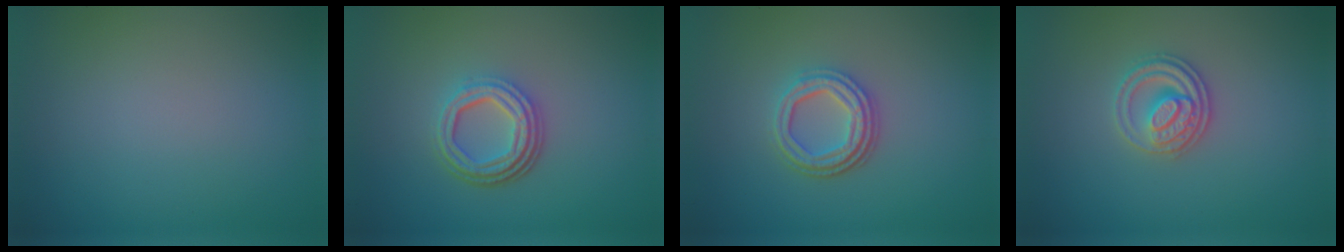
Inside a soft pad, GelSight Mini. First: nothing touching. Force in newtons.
{"total": 4.5, "press": 3.3, "slide": 3.1}
{"total": 3.6, "press": 3.0, "slide": 2.1}
{"total": 2.8, "press": 2.6, "slide": 1.0}